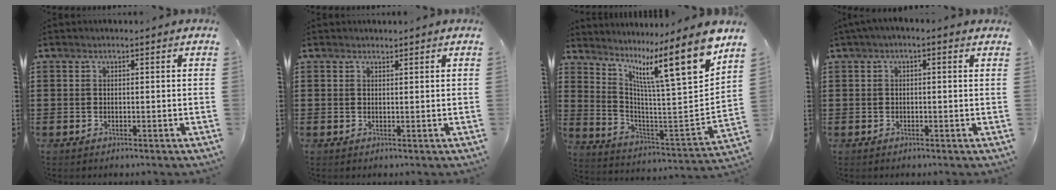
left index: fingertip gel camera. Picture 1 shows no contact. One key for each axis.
{"total": 0.8, "fx": 0.8, "fy": 0.3, "fz": 0.0, "tx": -0.002, "ty": 0.000, "tz": 0.016}
{"total": 13.9, "fx": 9.7, "fy": 1.5, "fz": 9.9, "tx": -0.176, "ty": -0.086, "tz": 0.146}
{"total": 1.2, "fx": -0.2, "fy": 0.3, "fz": 1.1, "tx": -0.018, "ty": 0.000, "tz": -0.005}